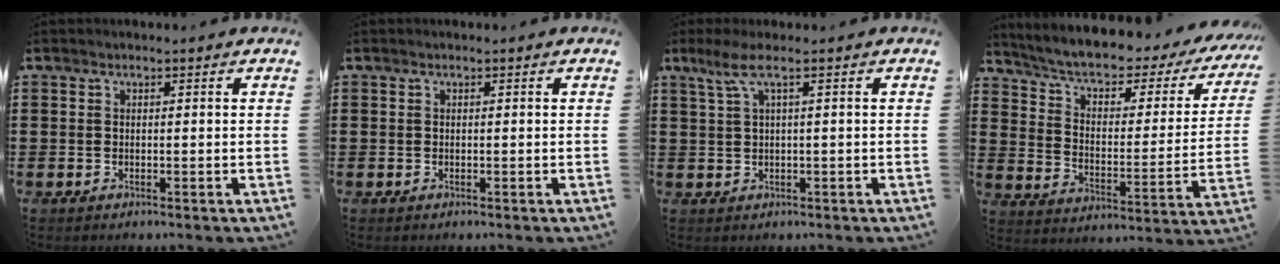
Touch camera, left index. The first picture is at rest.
{"total": 0.0}
{"total": 3.2, "force": [0.9, 0.3, 3.1], "torque": [-0.069, -0.002, 0.011]}
{"total": 4.9, "force": [3.3, 1.9, 3.1], "torque": [-0.078, -0.025, 0.049]}